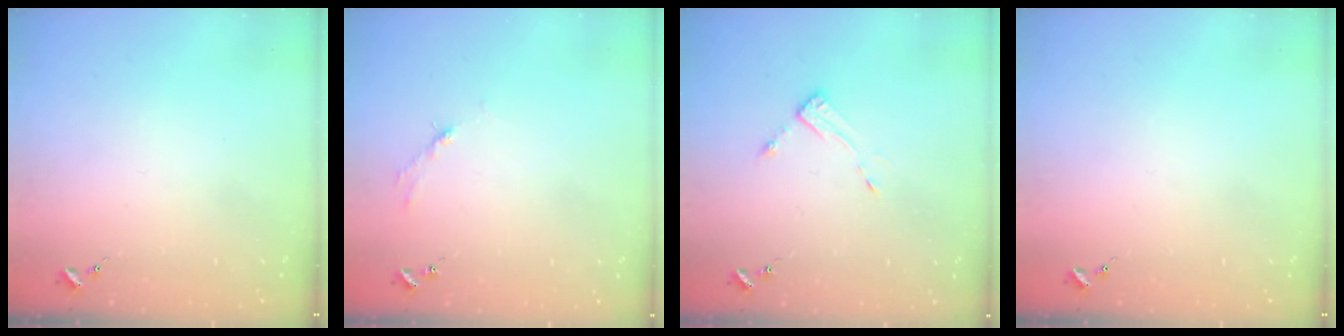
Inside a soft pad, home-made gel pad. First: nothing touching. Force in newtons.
{"total": 2.7, "press": 2.7, "slide": 0.4}
{"total": 3.7, "press": 3.7, "slide": 0.1}
{"total": 0.0}